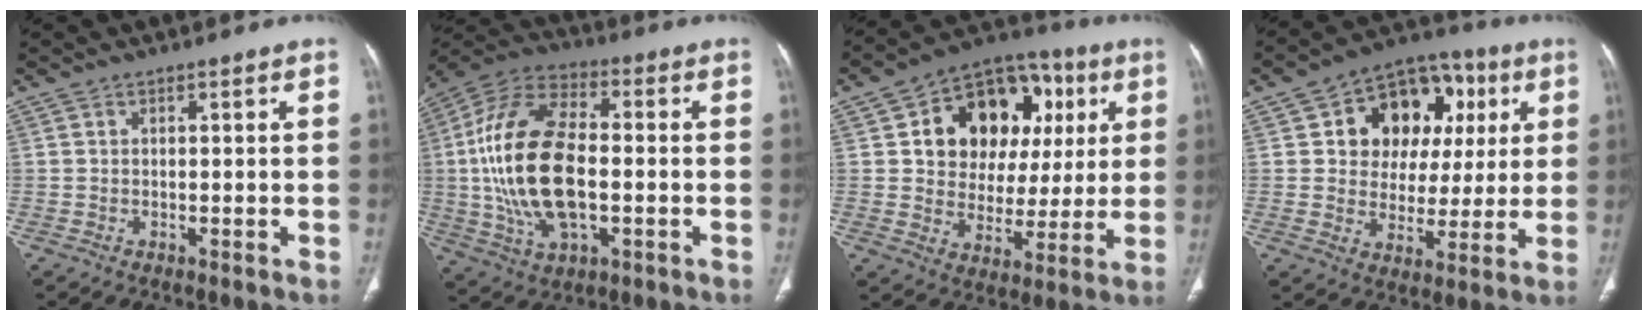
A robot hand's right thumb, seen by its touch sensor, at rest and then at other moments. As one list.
[{"total": 21.7, "force": [-1.1, 11.5, 18.4], "torque": [-0.368, 0.015, -0.018]}, {"total": 20.3, "force": [5.9, 14.8, 12.6], "torque": [-0.124, 0.019, 0.097]}, {"total": 16.9, "force": [4.9, 13.0, 9.5], "torque": [-0.072, 0.017, 0.079]}]